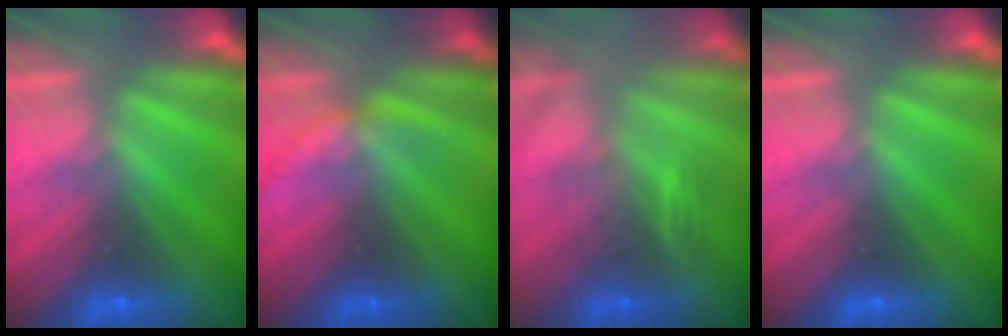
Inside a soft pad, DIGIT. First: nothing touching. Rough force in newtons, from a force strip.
{"total": 1.9}
{"total": 3.7}
{"total": 0.0}